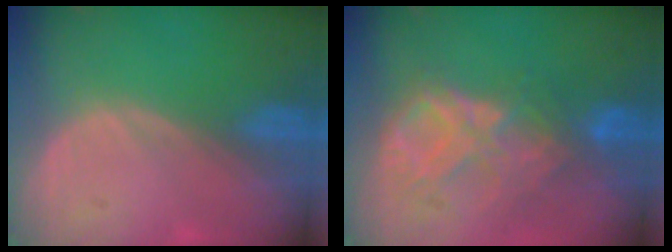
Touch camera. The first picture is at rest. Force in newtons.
{"total": 9.1, "press": 7.8, "slide": 4.7}